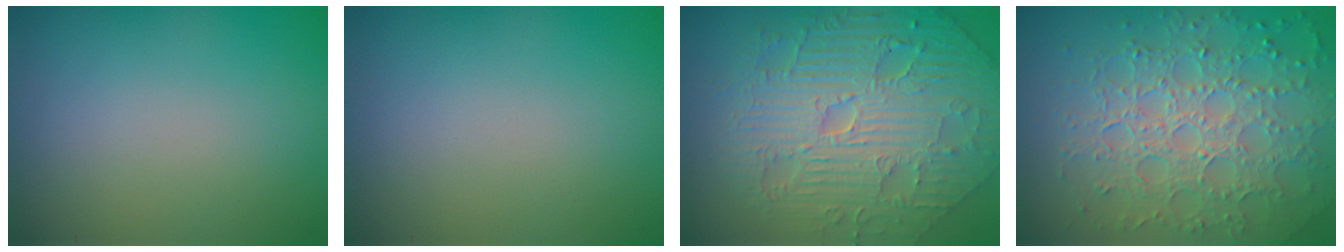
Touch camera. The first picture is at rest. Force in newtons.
{"total": 0.0}
{"total": 8.4, "press": 6.7, "slide": 5.2}
{"total": 7.7, "press": 5.4, "slide": 5.4}